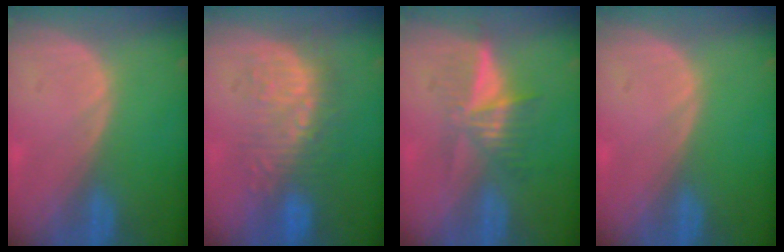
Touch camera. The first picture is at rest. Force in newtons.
{"total": 8.8, "press": 8.6, "slide": 2.0}
{"total": 6.2, "press": 5.4, "slide": 3.0}
{"total": 0.0}